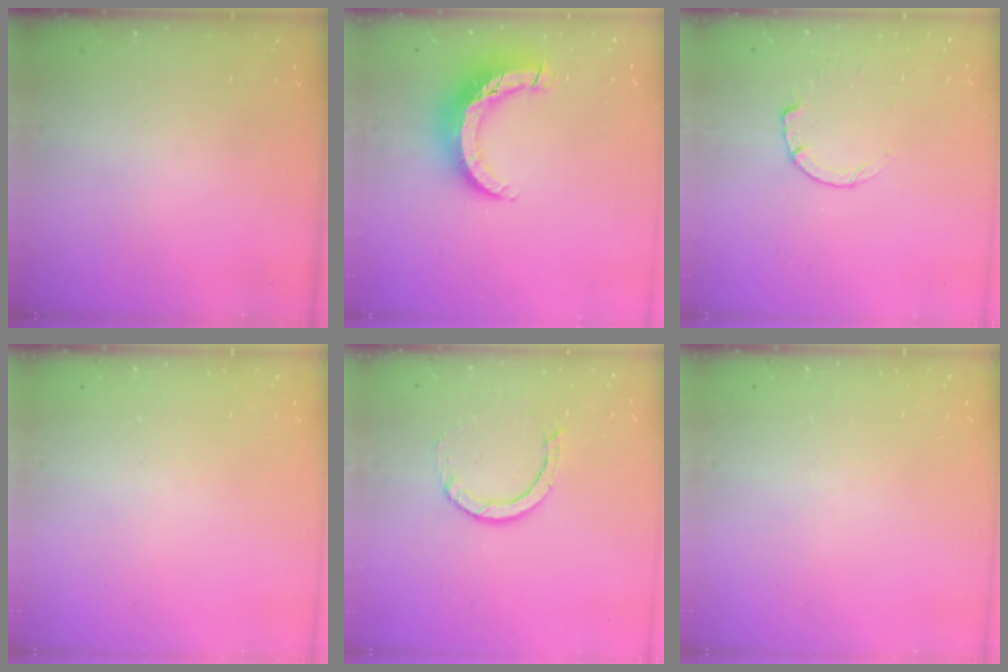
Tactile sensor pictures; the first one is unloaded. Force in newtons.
{"total": 13.1, "press": 13.0, "slide": 1.3}
{"total": 4.1, "press": 4.0, "slide": 0.8}
{"total": 0.0}
{"total": 2.9, "press": 2.9, "slide": 0.2}
{"total": 0.0}